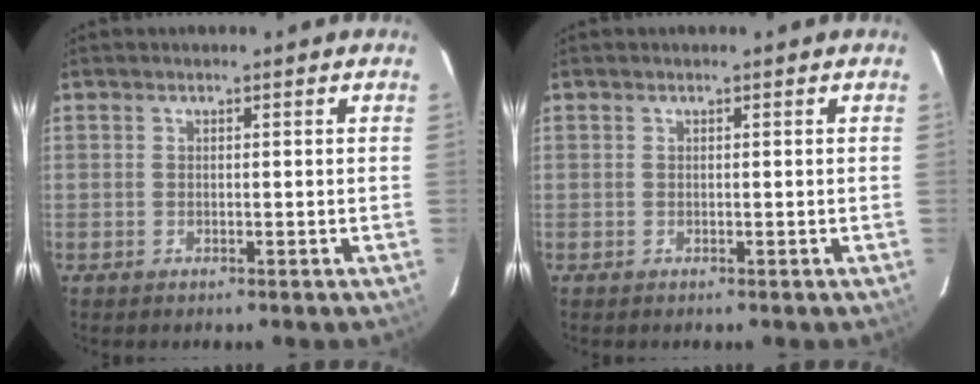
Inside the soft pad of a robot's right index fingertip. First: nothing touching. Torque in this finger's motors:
{"motor_torque": [0.00, 0.00, 0.03, 0.01]}